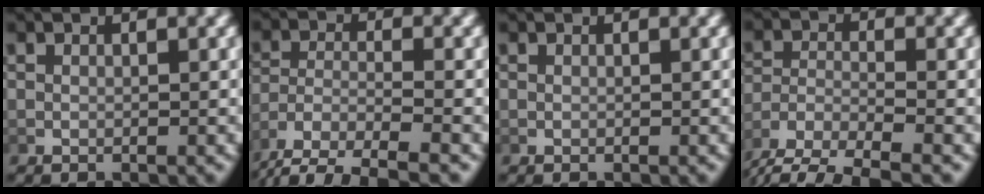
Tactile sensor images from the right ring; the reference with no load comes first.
{"total": 5.0, "force": [-2.8, 2.7, 3.2], "torque": [-0.074, -0.021, -0.037]}
{"total": 0.0}
{"total": 4.6, "force": [-2.6, 2.5, 2.9], "torque": [-0.070, -0.020, -0.035]}